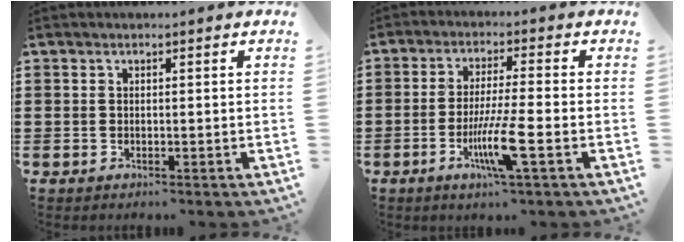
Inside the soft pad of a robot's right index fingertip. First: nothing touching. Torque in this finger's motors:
{"motor_torque": [1.70, 0.43, 0.70, 0.18]}